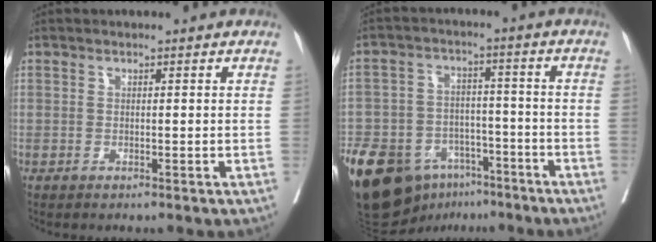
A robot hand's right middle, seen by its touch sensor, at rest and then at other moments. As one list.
[{"total": 17.7, "force": [-10.9, 10.6, 9.1], "torque": [-0.192, 0.009, -0.174]}]